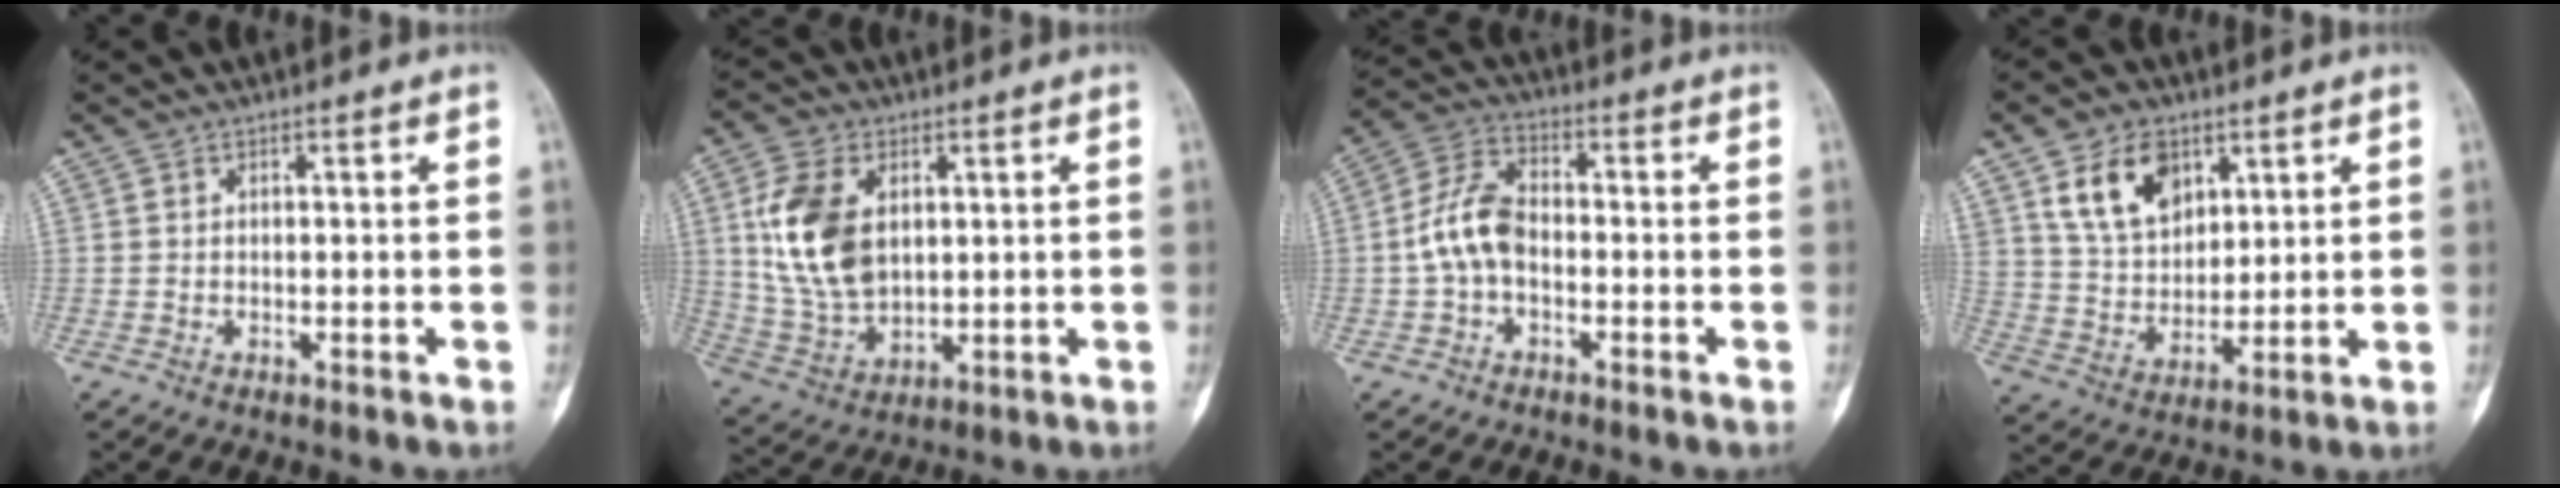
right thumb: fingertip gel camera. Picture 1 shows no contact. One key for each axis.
{"total": 14.3, "fx": 3.2, "fy": 9.0, "fz": 10.6, "tx": -0.204, "ty": -0.009, "tz": 0.072}
{"total": 8.2, "fx": -1.3, "fy": 5.1, "fz": 6.3, "tx": -0.124, "ty": 0.029, "tz": -0.035}
{"total": 11.9, "fx": 5.9, "fy": 7.9, "fz": 6.7, "tx": -0.094, "ty": -0.027, "tz": 0.119}